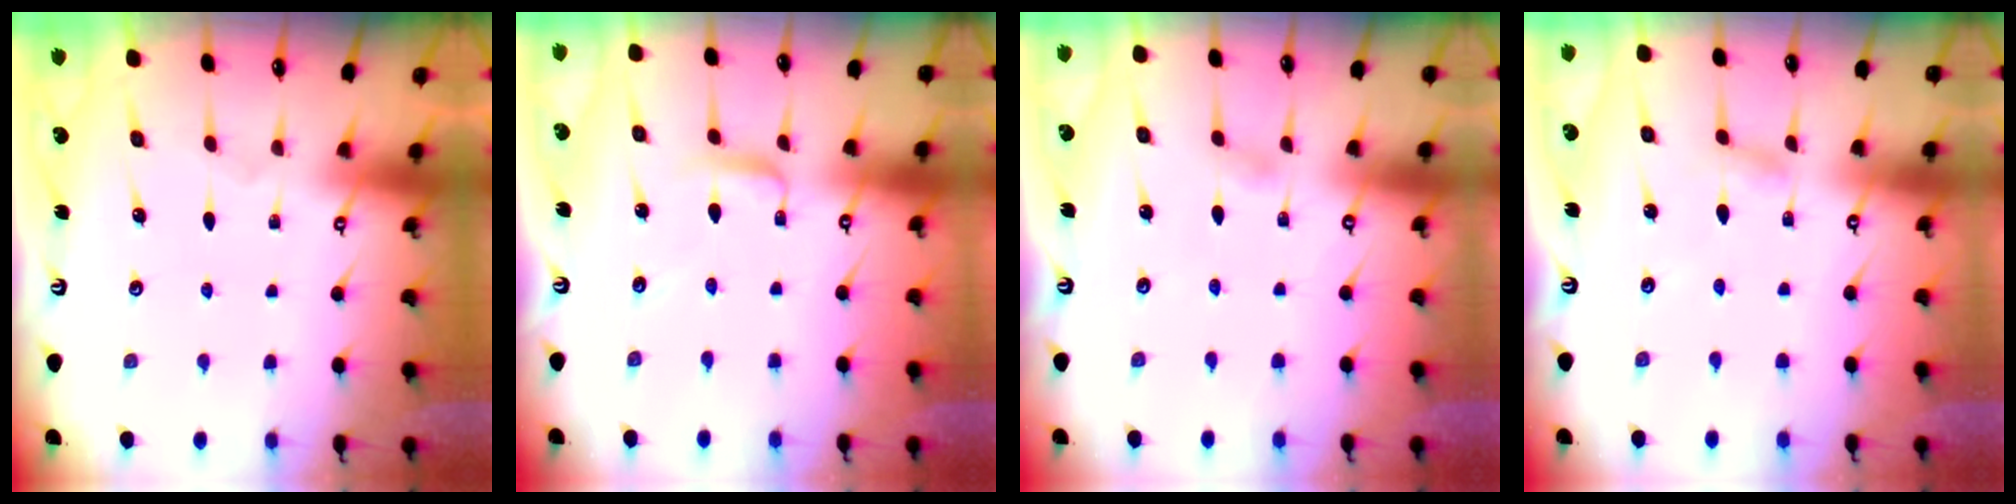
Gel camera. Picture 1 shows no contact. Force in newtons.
{"total": 2.9, "press": 2.9, "slide": 0.2}
{"total": 2.6, "press": 2.6, "slide": 0.4}
{"total": 2.3, "press": 2.3, "slide": 0.2}